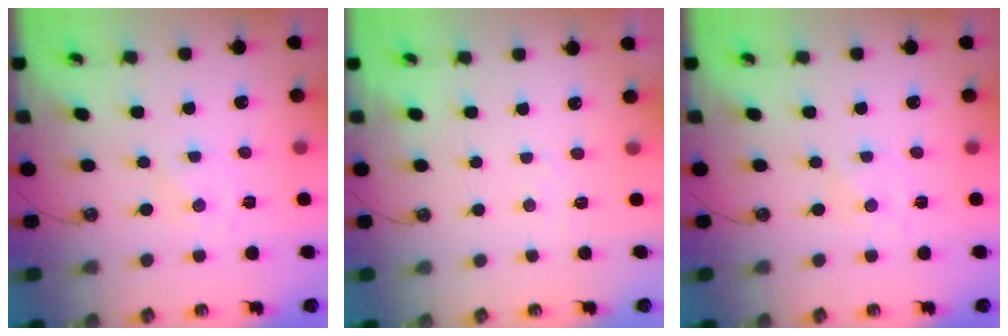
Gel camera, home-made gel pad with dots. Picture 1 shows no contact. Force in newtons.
{"total": 3.4, "press": 3.3, "slide": 0.5}
{"total": 0.0}